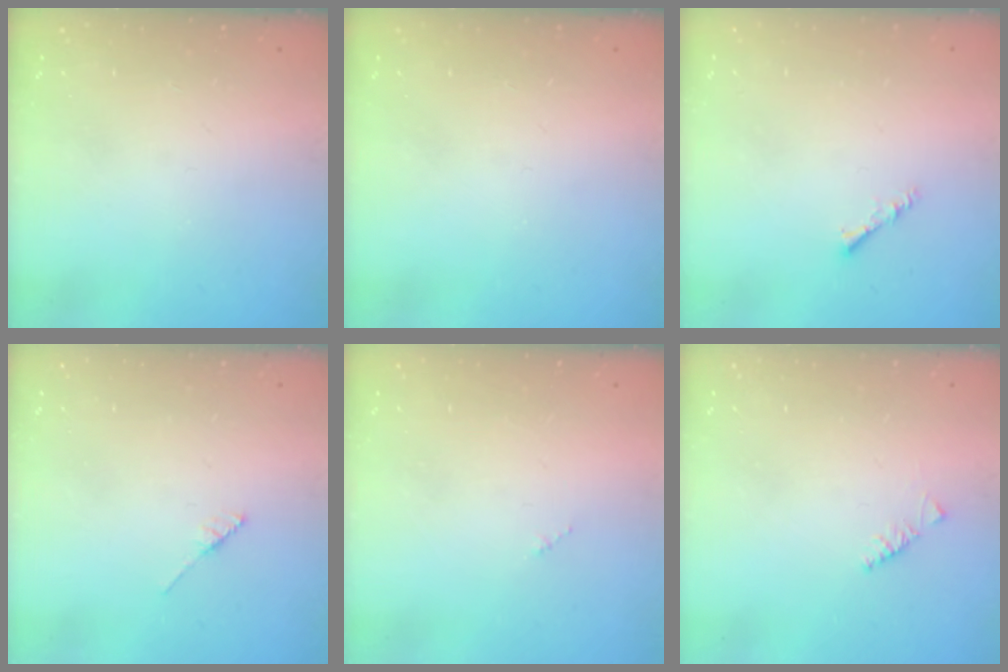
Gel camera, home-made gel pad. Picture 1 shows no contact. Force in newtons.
{"total": 0.0}
{"total": 1.5, "press": 1.5, "slide": 0.4}
{"total": 2.2, "press": 2.2, "slide": 0.2}
{"total": 1.5, "press": 1.5, "slide": 0.2}
{"total": 1.8, "press": 1.7, "slide": 0.6}